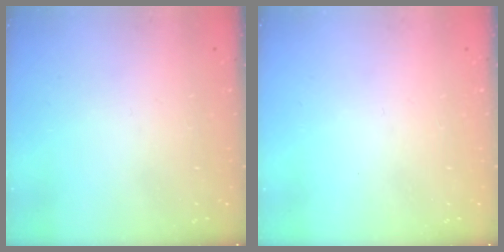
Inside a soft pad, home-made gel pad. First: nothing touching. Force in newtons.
{"total": 0.0}